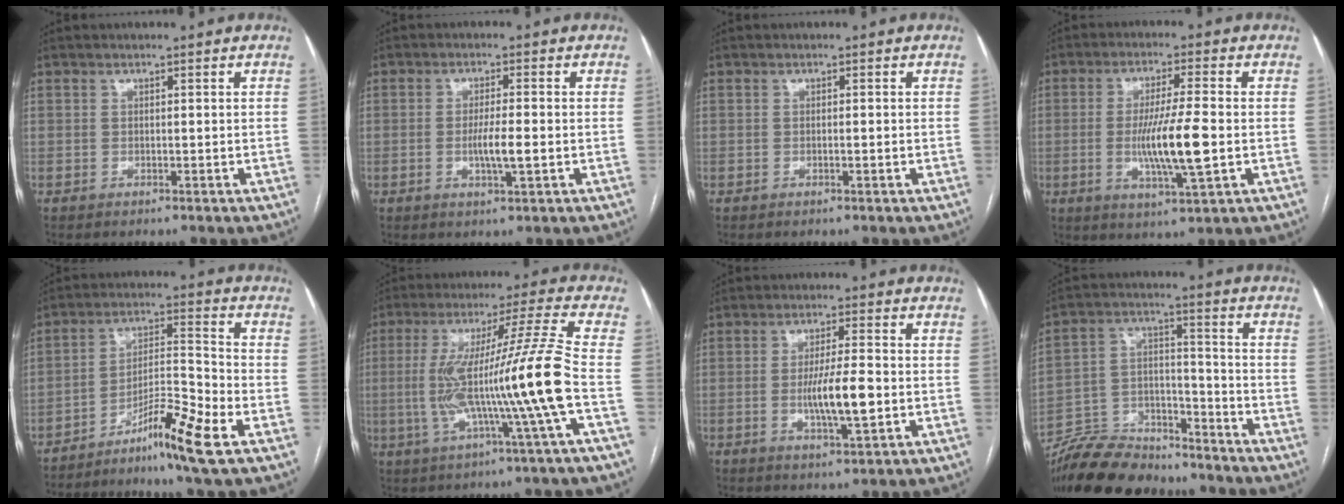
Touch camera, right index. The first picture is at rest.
{"total": 4.4, "force": [-0.9, 0.2, 4.3], "torque": [-0.081, -0.006, -0.015]}
{"total": 0.8, "force": [-0.2, 0.0, 0.7], "torque": [-0.014, 0.000, -0.002]}
{"total": 10.0, "force": [-1.4, 0.3, 9.9], "torque": [-0.184, -0.014, -0.027]}
{"total": 11.0, "force": [-6.8, -0.6, 8.7], "torque": [-0.156, -0.012, -0.120]}
{"total": 16.6, "force": [-3.0, -2.2, 16.2], "torque": [-0.296, 0.004, -0.059]}
{"total": 7.8, "force": [-1.4, 0.8, 7.6], "torque": [-0.140, -0.008, -0.024]}
{"total": 16.0, "force": [-14.6, 4.8, 4.6], "torque": [-0.082, 0.016, -0.247]}